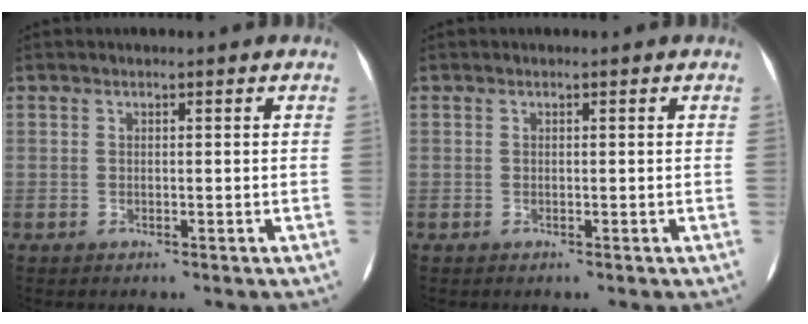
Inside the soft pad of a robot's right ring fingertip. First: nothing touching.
{"total": 0.0}